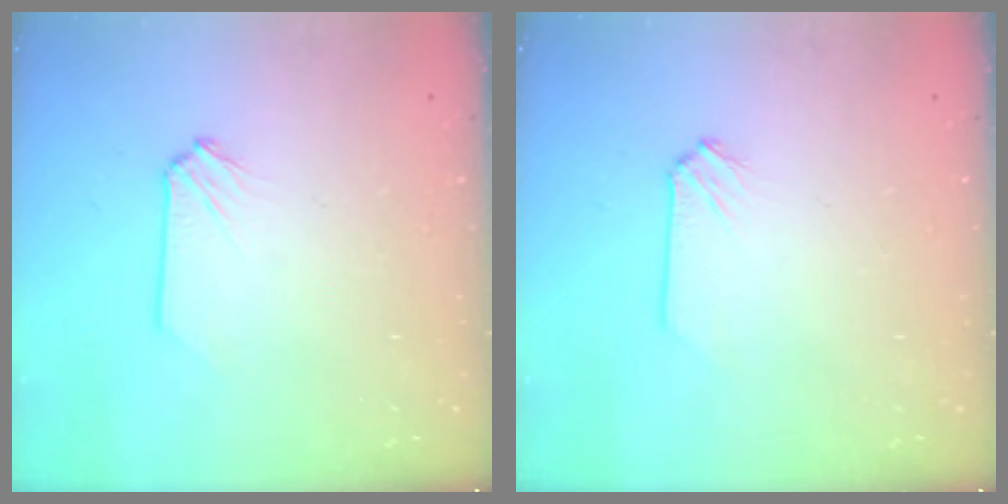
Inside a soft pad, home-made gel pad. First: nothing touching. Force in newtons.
{"total": 0.0}